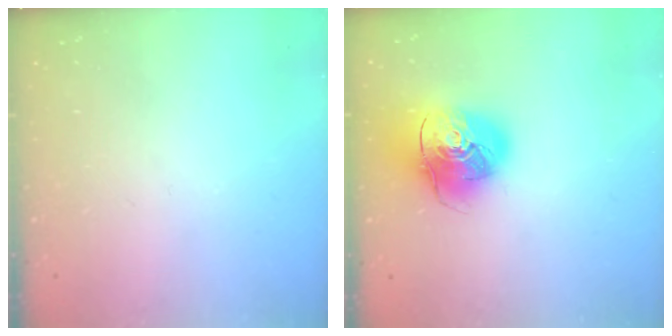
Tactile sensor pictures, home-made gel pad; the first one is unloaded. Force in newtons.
{"total": 15.6, "press": 15.4, "slide": 2.2}